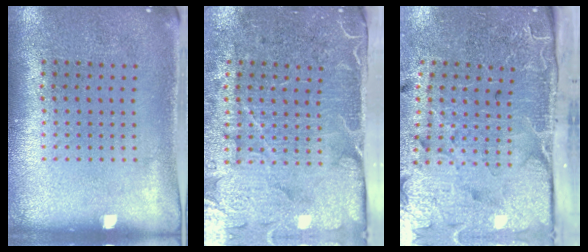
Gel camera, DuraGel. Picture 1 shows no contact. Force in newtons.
{"total": 4.9, "press": 4.1, "slide": 2.8}
{"total": 5.0, "press": 3.9, "slide": 3.1}